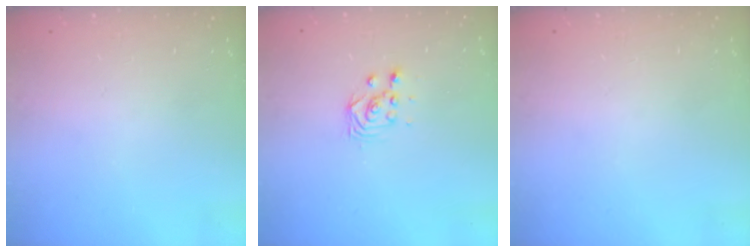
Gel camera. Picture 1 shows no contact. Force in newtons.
{"total": 2.9, "press": 2.9, "slide": 0.4}
{"total": 0.0}